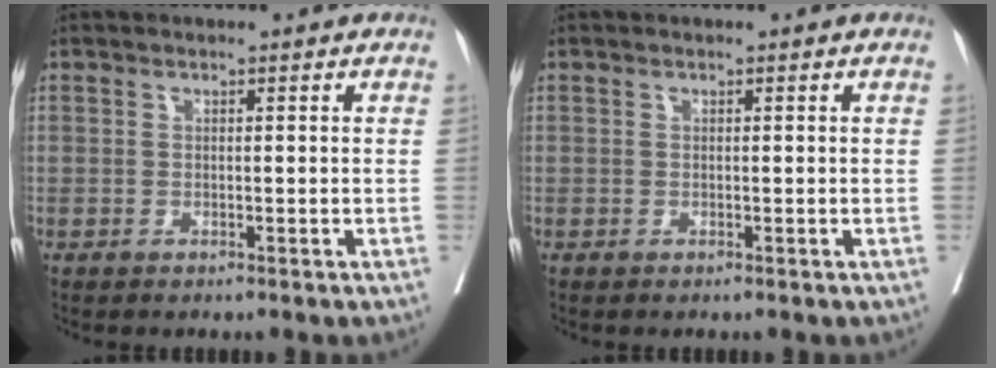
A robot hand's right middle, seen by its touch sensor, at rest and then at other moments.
{"total": 0.0}